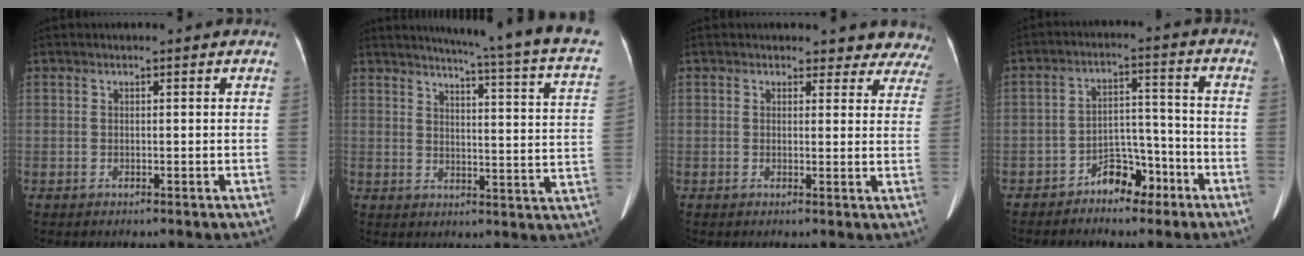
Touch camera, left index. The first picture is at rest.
{"total": 20.2, "force": [17.3, -0.9, 10.4], "torque": [-0.144, -0.068, 0.193]}
{"total": 7.4, "force": [6.7, 3.1, -0.2], "torque": [0.054, -0.009, 0.035]}
{"total": 6.0, "force": [-4.2, 3.2, 2.9], "torque": [-0.045, 0.025, -0.068]}